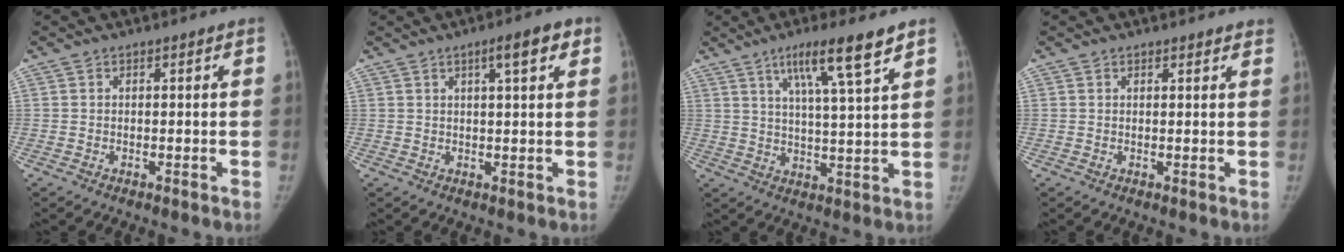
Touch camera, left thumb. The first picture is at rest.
{"total": 5.1, "force": [2.5, 1.0, 4.4], "torque": [-0.055, -0.003, 0.033]}
{"total": 10.6, "force": [6.3, 0.5, 8.5], "torque": [-0.139, -0.027, 0.106]}
{"total": 1.7, "force": [1.6, 0.6, 0.2], "torque": [0.012, -0.004, 0.013]}